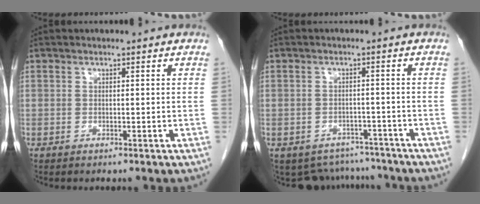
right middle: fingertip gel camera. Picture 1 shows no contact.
{"total": 8.3, "force": [-7.4, 3.7, 0.1], "torque": [-0.002, 0.015, -0.090]}